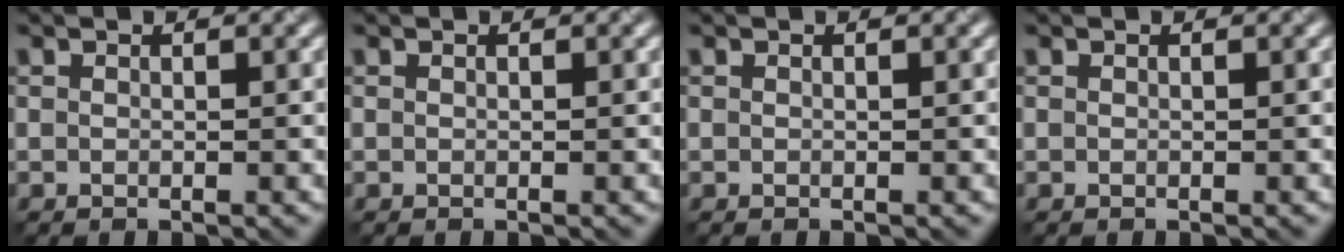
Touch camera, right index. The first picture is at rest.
{"total": 0.0}
{"total": 0.0}
{"total": 0.0}